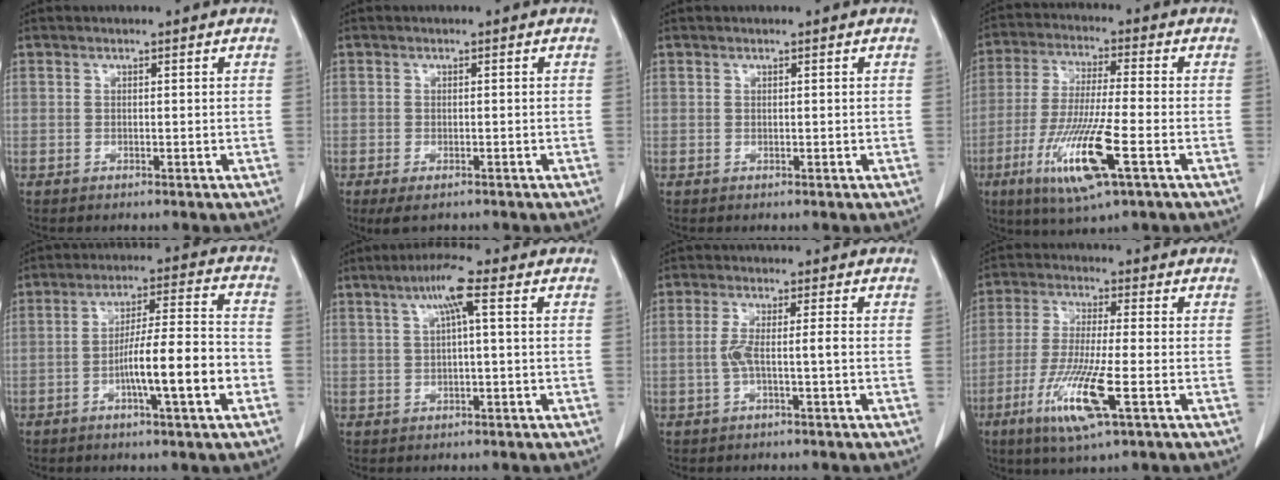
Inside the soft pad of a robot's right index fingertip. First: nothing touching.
{"total": 4.0, "force": [-3.0, 1.3, 2.3], "torque": [-0.036, -0.010, -0.041]}
{"total": 0.0}
{"total": 13.3, "force": [-5.2, 0.8, 12.2], "torque": [-0.249, -0.028, -0.094]}
{"total": 11.6, "force": [-3.9, 0.6, 10.9], "torque": [-0.180, 0.011, -0.064]}
{"total": 4.9, "force": [1.6, 0.0, 4.7], "torque": [-0.085, 0.016, 0.029]}
{"total": 3.6, "force": [-0.8, 0.0, 3.5], "torque": [-0.070, 0.009, -0.013]}
{"total": 11.0, "force": [-4.4, 0.6, 10.1], "torque": [-0.205, -0.025, -0.083]}